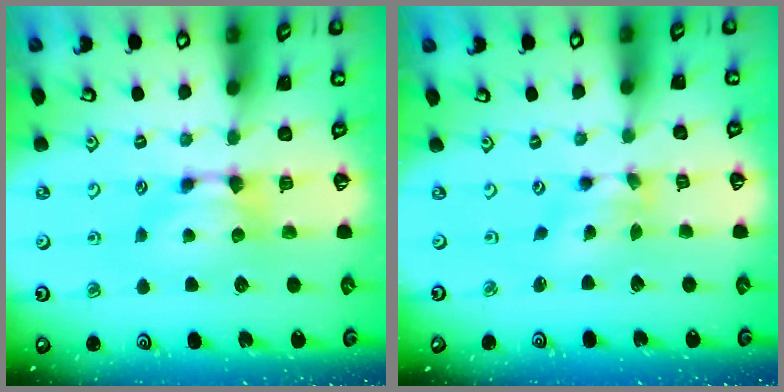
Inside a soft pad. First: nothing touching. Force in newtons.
{"total": 2.0, "press": 1.2, "slide": 1.5}